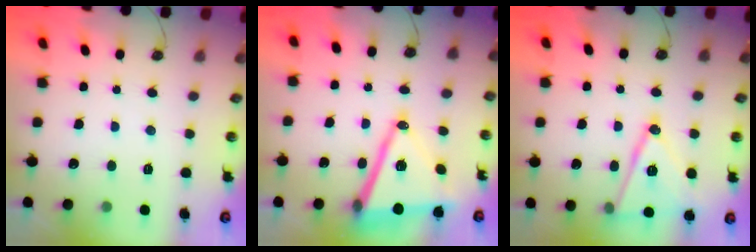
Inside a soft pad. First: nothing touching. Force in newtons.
{"total": 16.6, "press": 16.2, "slide": 3.6}
{"total": 15.7, "press": 15.3, "slide": 3.4}